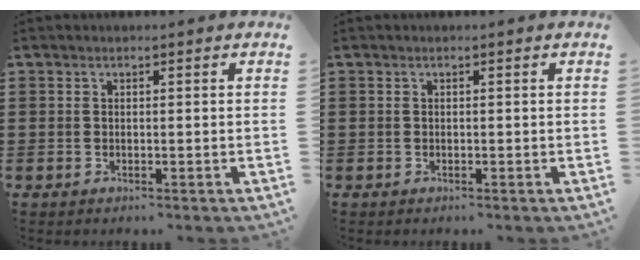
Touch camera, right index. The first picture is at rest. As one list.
[{"total": 0.0}]